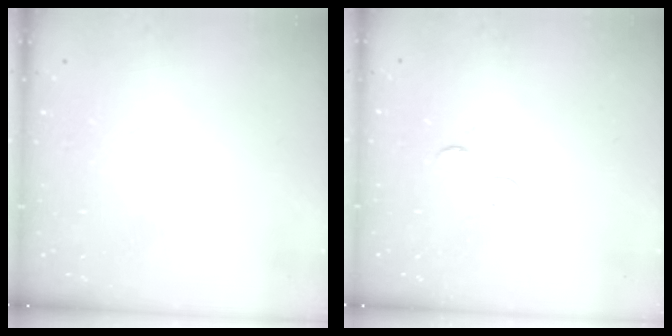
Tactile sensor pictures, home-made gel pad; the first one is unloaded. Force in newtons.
{"total": 2.3, "press": 2.3, "slide": 0.2}